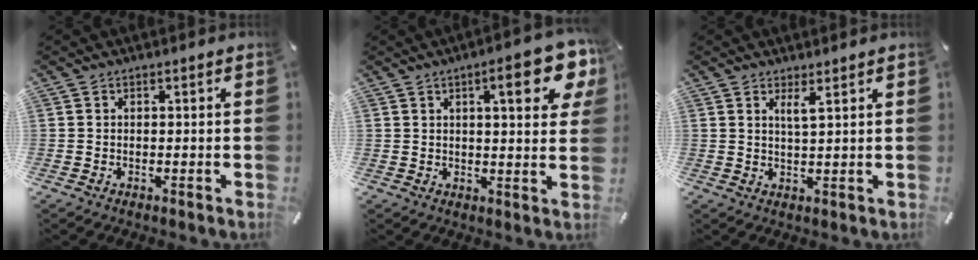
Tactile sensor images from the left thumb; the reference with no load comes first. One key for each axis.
{"total": 12.2, "fx": 6.0, "fy": 3.9, "fz": 9.9, "tx": -0.131, "ty": -0.021, "tz": 0.093}
{"total": 2.9, "fx": 1.9, "fy": 0.1, "fz": 2.1, "tx": -0.038, "ty": -0.005, "tz": 0.032}